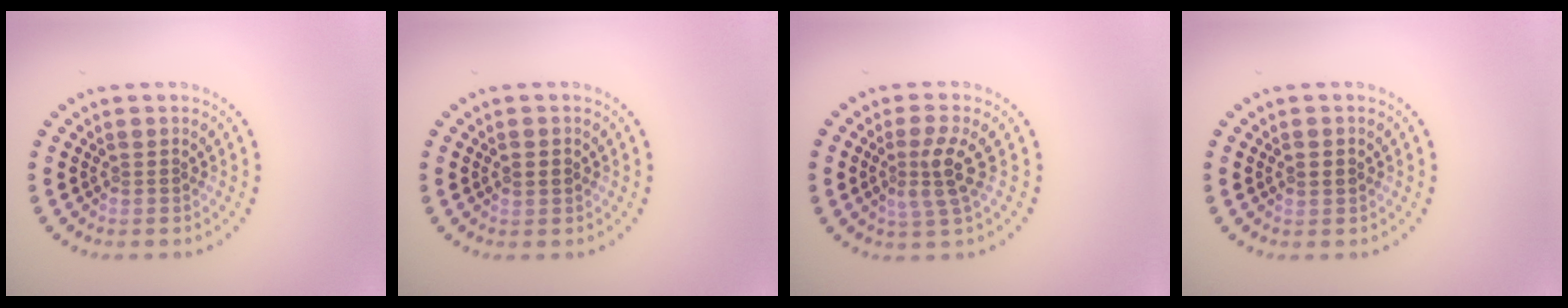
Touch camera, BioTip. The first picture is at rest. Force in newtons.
{"total": 1.7, "press": 1.7, "slide": 0.0}
{"total": 3.0, "press": 2.5, "slide": 1.6}
{"total": 1.7, "press": 1.7, "slide": 0.0}